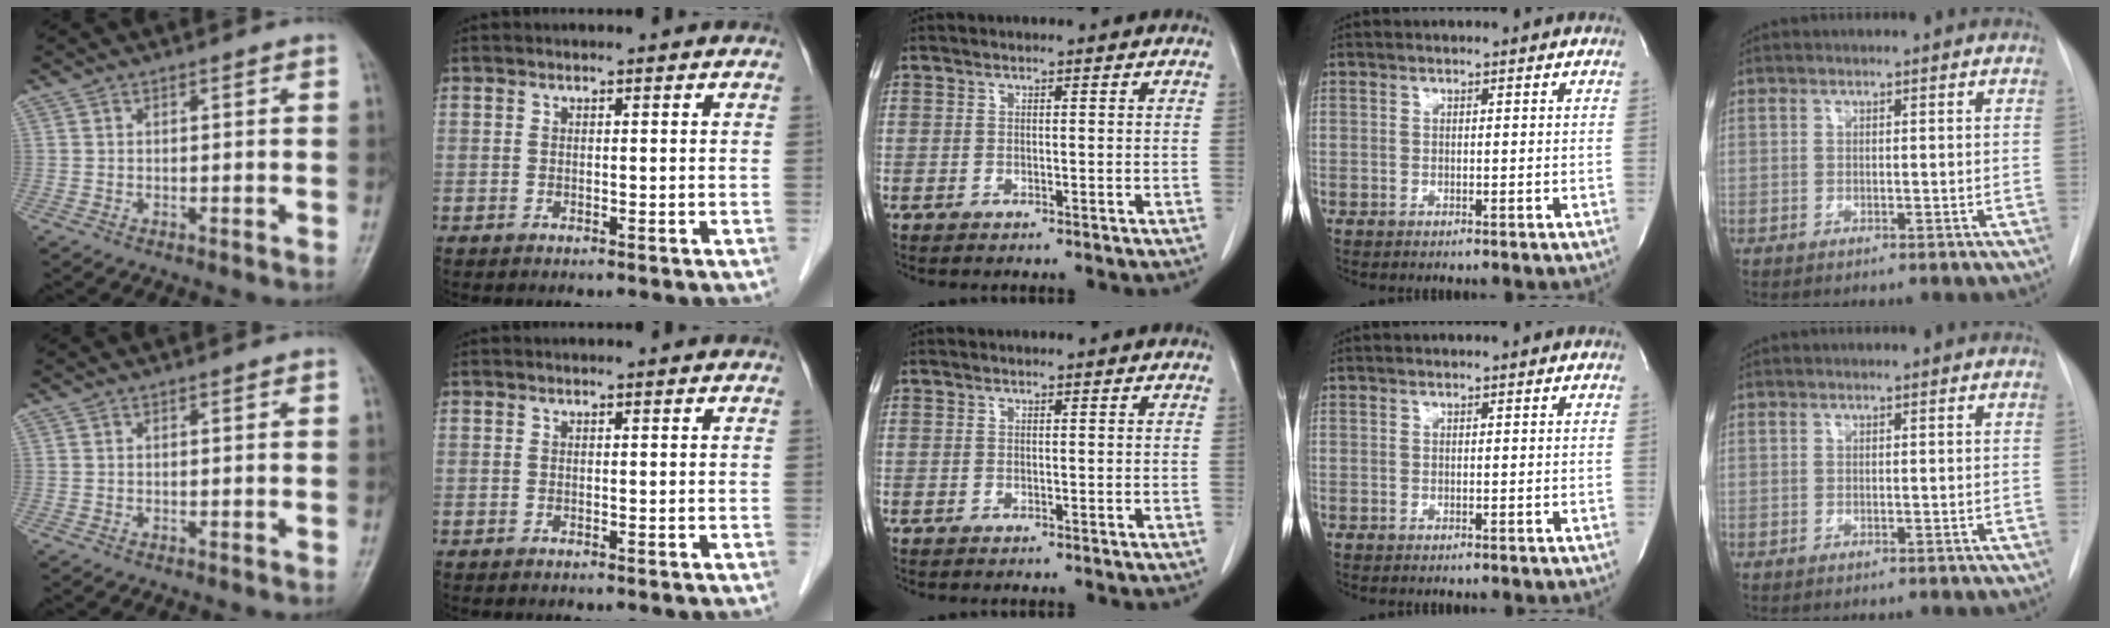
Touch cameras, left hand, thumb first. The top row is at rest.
{}